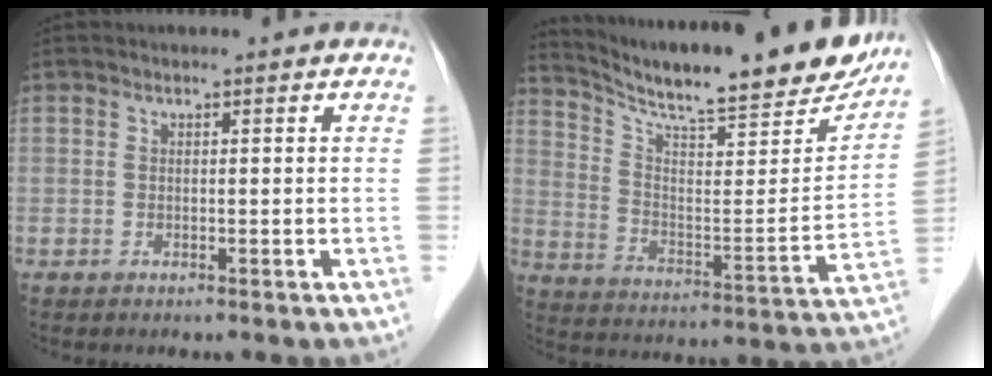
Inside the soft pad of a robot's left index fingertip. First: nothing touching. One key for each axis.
{"total": 23.8, "fx": 21.0, "fy": 3.3, "fz": 10.8, "tx": -0.175, "ty": -0.043, "tz": 0.298}